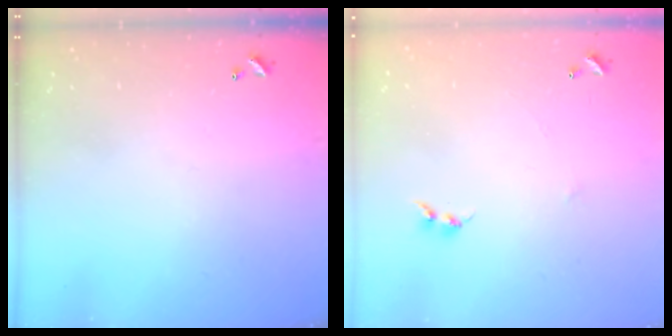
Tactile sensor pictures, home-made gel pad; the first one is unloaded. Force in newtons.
{"total": 6.7, "press": 6.7, "slide": 0.5}